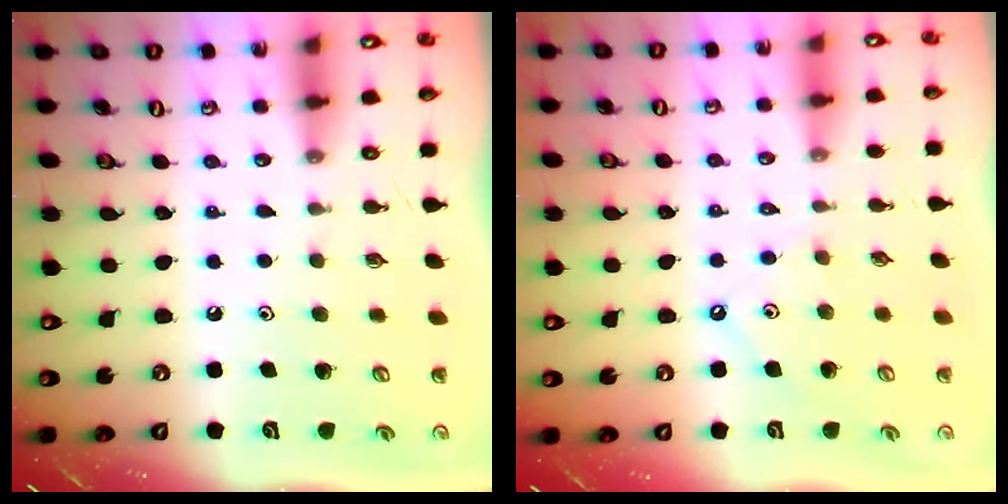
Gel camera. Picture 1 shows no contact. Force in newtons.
{"total": 1.7, "press": 1.7, "slide": 0.3}